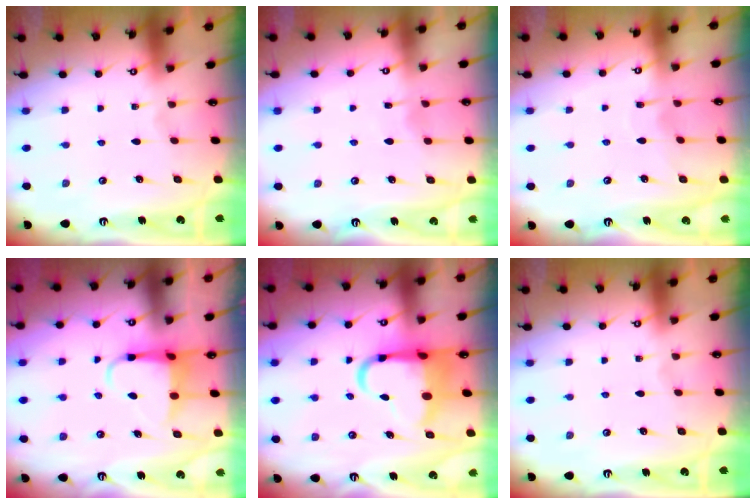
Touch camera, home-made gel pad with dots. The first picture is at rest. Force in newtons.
{"total": 5.1, "press": 5.1, "slide": 0.5}
{"total": 6.7, "press": 6.7, "slide": 0.5}
{"total": 4.8, "press": 4.8, "slide": 0.7}
{"total": 8.7, "press": 8.3, "slide": 2.6}
{"total": 0.0}